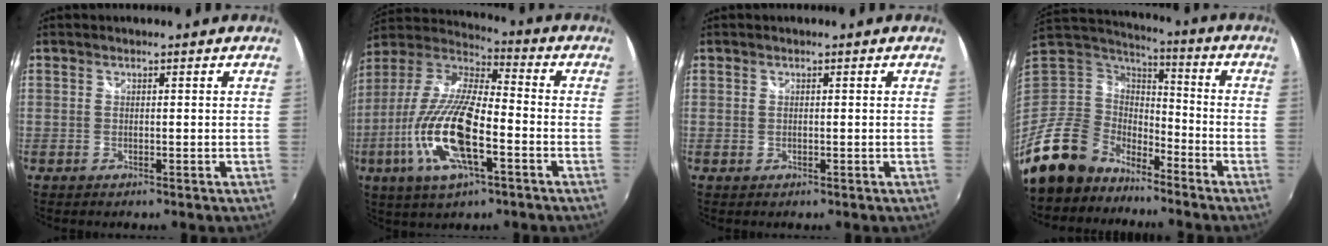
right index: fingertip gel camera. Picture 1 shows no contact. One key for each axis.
{"total": 19.3, "fx": -6.5, "fy": 6.0, "fz": 17.1, "tx": -0.354, "ty": -0.020, "tz": -0.132}
{"total": 0.5, "fx": 0.0, "fy": 0.4, "fz": 0.3, "tx": -0.007, "ty": -0.001, "tz": 0.001}
{"total": 16.3, "fx": -12.1, "fy": 9.6, "fz": 5.3, "tx": -0.147, "ty": 0.009, "tz": -0.218}